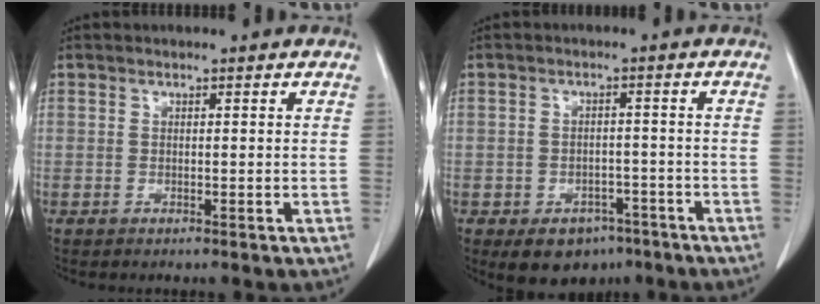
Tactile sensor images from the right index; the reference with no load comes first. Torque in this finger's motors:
{"motor_torque": [0.03, -0.05, -0.15, -0.12]}